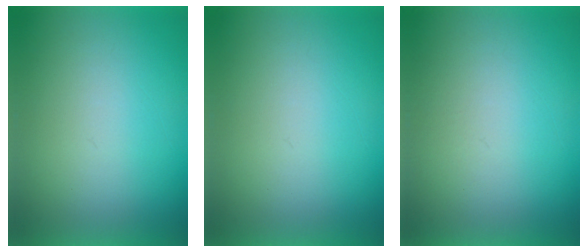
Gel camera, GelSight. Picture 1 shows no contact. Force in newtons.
{"total": 0.0}
{"total": 1.2}